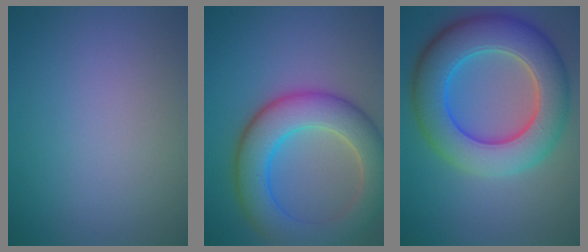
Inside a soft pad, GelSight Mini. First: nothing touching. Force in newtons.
{"total": 8.3, "press": 8.3, "slide": 0.5}
{"total": 10.1, "press": 10.1, "slide": 0.8}